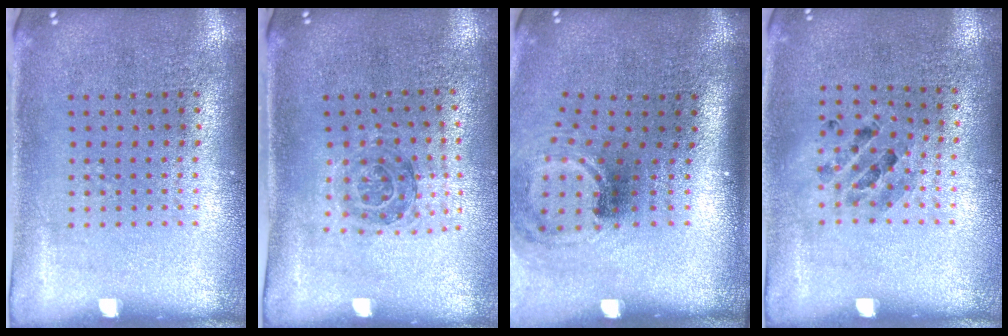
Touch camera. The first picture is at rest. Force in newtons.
{"total": 1.1, "press": 1.1, "slide": 0.3}
{"total": 1.8, "press": 1.2, "slide": 1.4}
{"total": 0.9, "press": 0.9, "slide": 0.1}